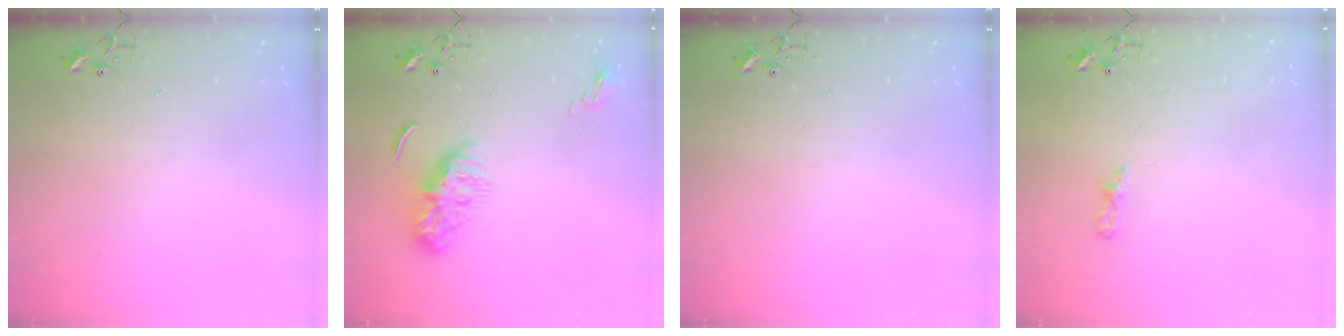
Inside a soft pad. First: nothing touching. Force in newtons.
{"total": 8.5, "press": 8.5, "slide": 0.3}
{"total": 0.0}
{"total": 5.3, "press": 5.3, "slide": 0.6}